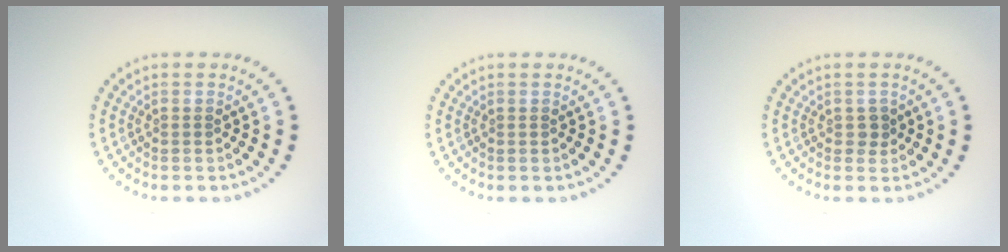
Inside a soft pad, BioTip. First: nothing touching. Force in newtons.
{"total": 0.0}
{"total": 0.9, "press": 0.8, "slide": 0.4}